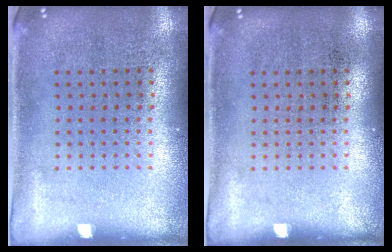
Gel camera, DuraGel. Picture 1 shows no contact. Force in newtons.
{"total": 0.0}